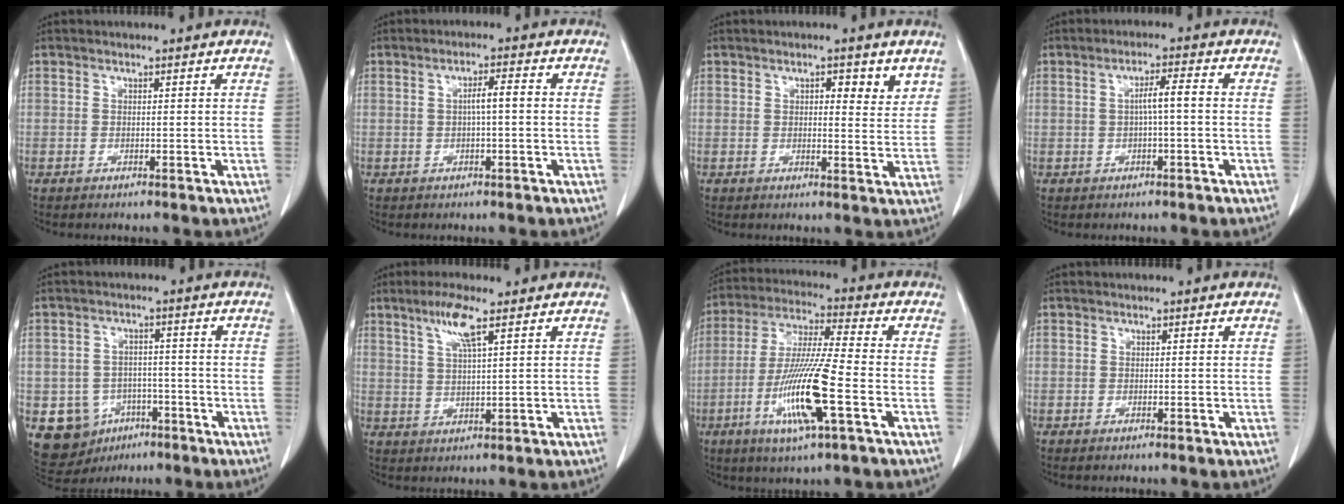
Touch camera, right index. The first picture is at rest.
{"total": 3.6, "force": [0.1, 0.7, 3.5], "torque": [-0.068, 0.011, 0.005]}
{"total": 5.3, "force": [2.6, 1.9, 4.3], "torque": [-0.057, -0.004, 0.033]}
{"total": 4.0, "force": [0.0, 0.6, 3.9], "torque": [-0.075, 0.012, 0.003]}
{"total": 10.7, "force": [-4.3, 9.2, 3.2], "torque": [-0.073, 0.019, -0.051]}
{"total": 6.1, "force": [3.3, 1.0, 4.9], "torque": [-0.100, 0.005, 0.065]}
{"total": 15.2, "force": [-5.0, 0.9, 14.4], "torque": [-0.292, -0.018, -0.094]}
{"total": 0.8, "force": [-0.4, 0.4, 0.5], "torque": [-0.013, 0.000, -0.004]}